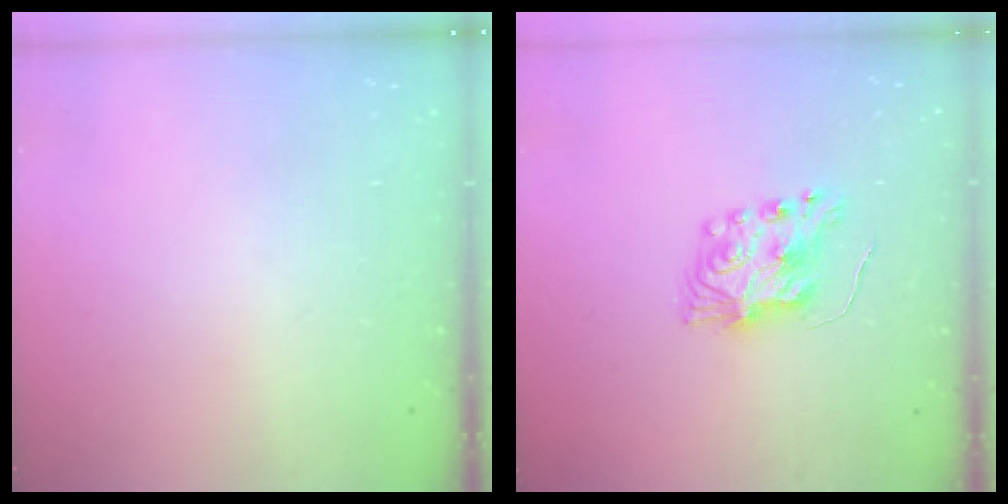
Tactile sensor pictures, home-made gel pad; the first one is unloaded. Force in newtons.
{"total": 8.0, "press": 8.0, "slide": 0.2}